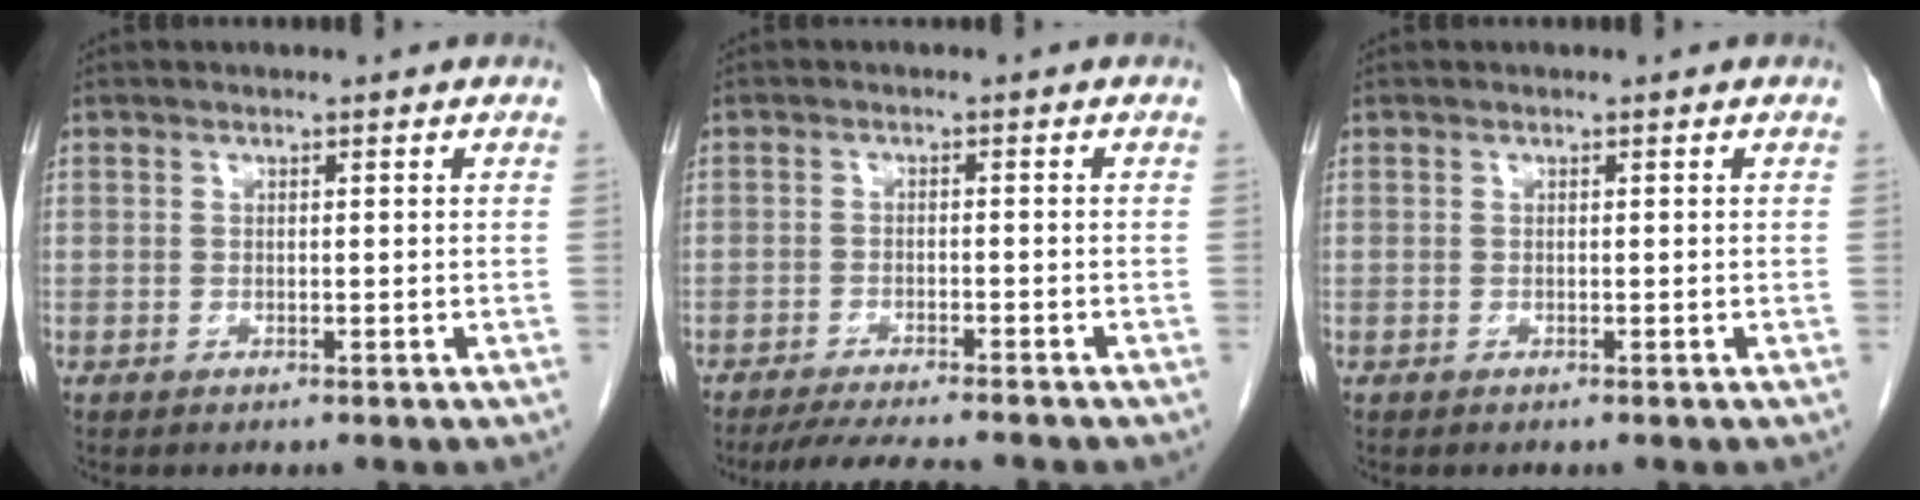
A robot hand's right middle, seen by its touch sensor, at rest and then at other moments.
{"total": 8.1, "force": [-7.2, 0.5, 3.7], "torque": [-0.055, -0.019, -0.112]}
{"total": 0.0}